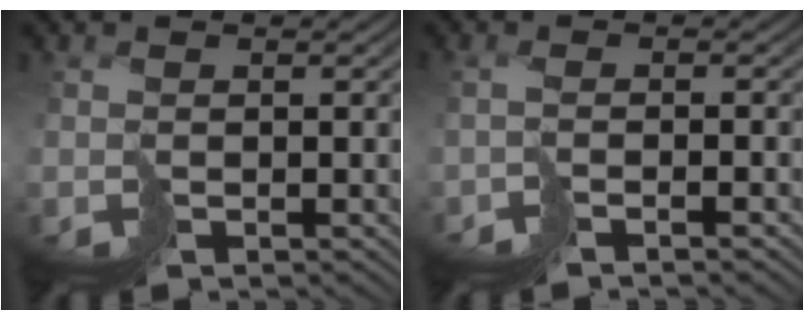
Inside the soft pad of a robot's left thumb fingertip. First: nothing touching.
{"total": 2.2, "force": [-1.9, -0.6, 1.0], "torque": [-0.014, 0.005, -0.036]}